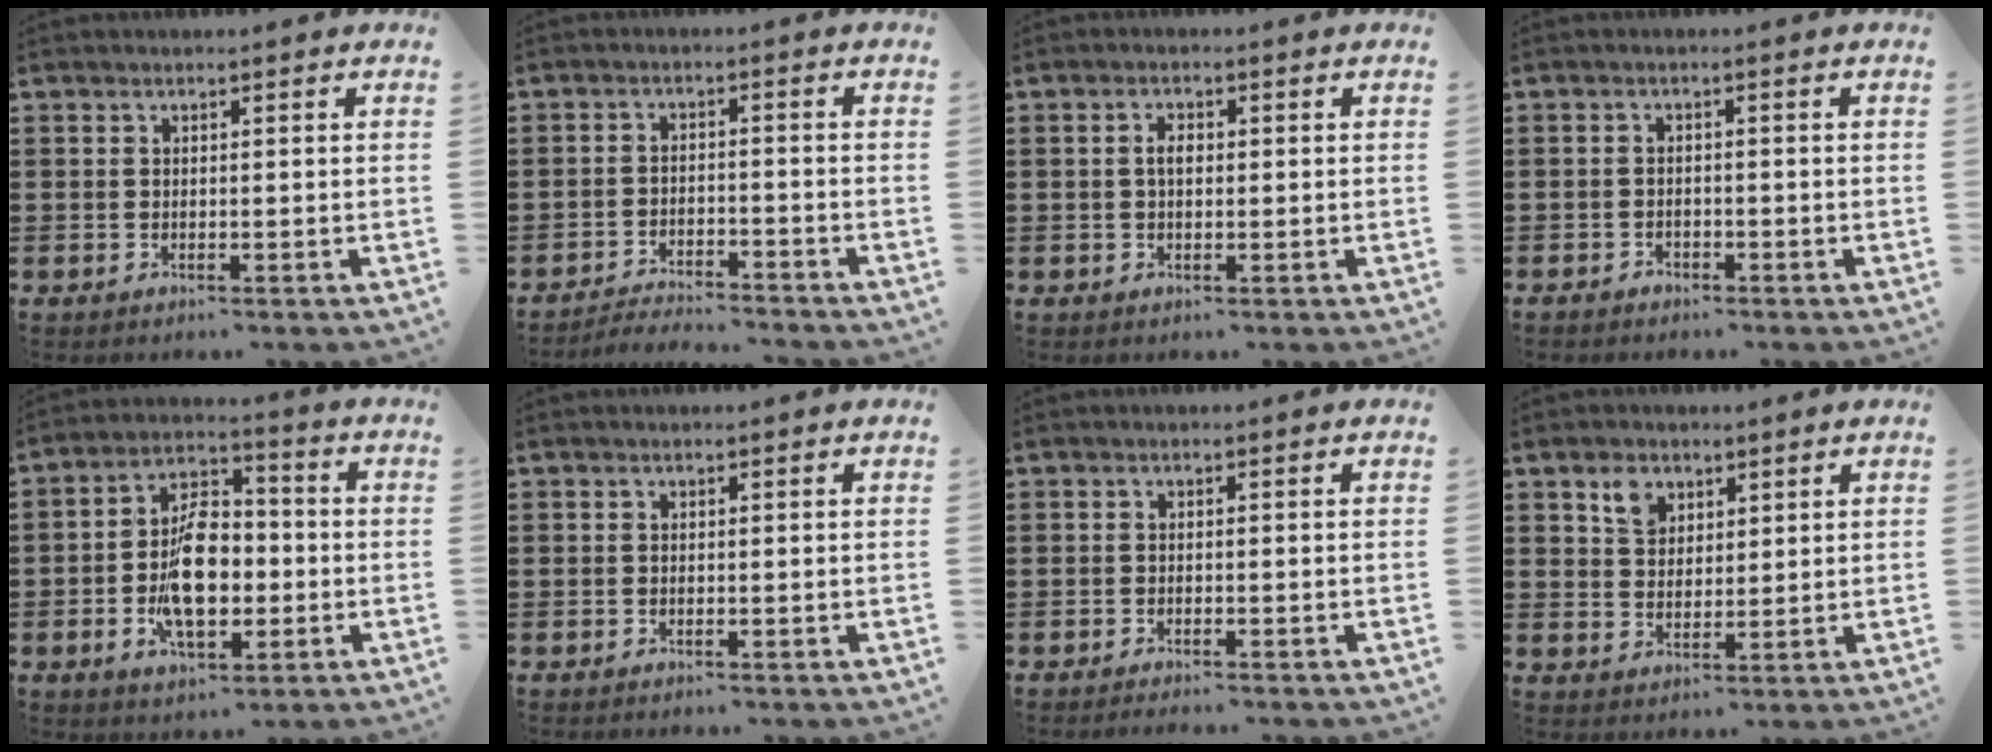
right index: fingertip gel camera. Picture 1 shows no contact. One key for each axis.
{"total": 3.2, "fx": -3.2, "fy": 0.0, "fz": 0.2, "tx": -0.011, "ty": -0.001, "tz": -0.069}
{"total": 2.1, "fx": 0.1, "fy": 1.1, "fz": 1.8, "tx": -0.036, "ty": 0.006, "tz": 0.001}
{"total": 1.1, "fx": -0.9, "fy": 0.5, "fz": 0.1, "tx": -0.005, "ty": 0.003, "tz": -0.021}
{"total": 10.3, "fx": -1.6, "fy": 5.8, "fz": 8.4, "tx": -0.165, "ty": 0.009, "tz": -0.032}
{"total": 0.0}
{"total": 0.9, "fx": -0.8, "fy": -0.2, "fz": 0.2, "tx": -0.006, "ty": -0.004, "tz": -0.016}
{"total": 4.0, "fx": 2.5, "fy": 2.7, "fz": 1.7, "tx": -0.034, "ty": 0.006, "tz": 0.044}